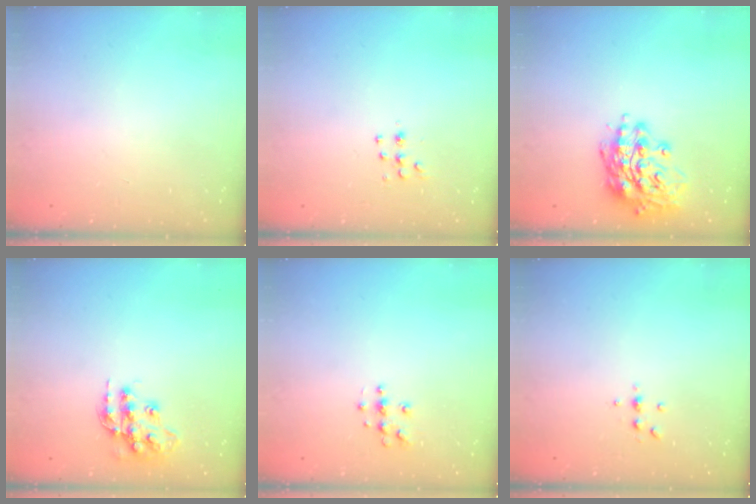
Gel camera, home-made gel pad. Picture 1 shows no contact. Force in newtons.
{"total": 5.2, "press": 5.1, "slide": 1.0}
{"total": 16.0, "press": 15.8, "slide": 2.7}
{"total": 14.2, "press": 14.2, "slide": 0.9}
{"total": 5.4, "press": 5.4, "slide": 0.6}
{"total": 4.2, "press": 4.1, "slide": 0.5}